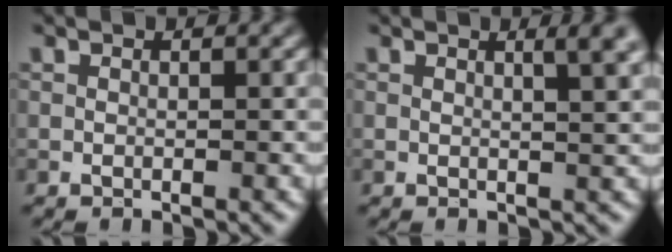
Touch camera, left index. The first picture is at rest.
{"total": 2.9, "force": [1.3, 0.8, 2.5], "torque": [-0.019, 0.017, 0.009]}